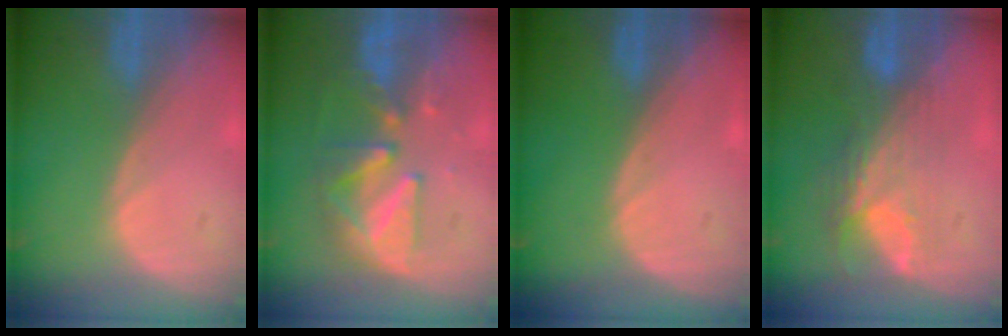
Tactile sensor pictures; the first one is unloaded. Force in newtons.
{"total": 8.3, "press": 8.1, "slide": 1.9}
{"total": 0.0}
{"total": 7.9, "press": 6.6, "slide": 4.3}